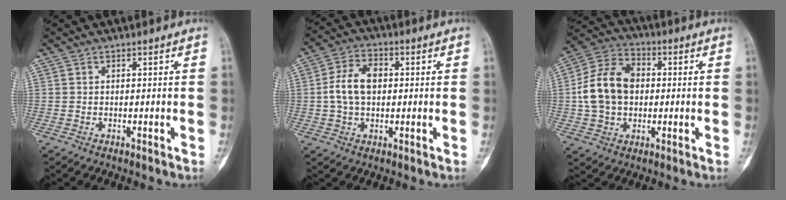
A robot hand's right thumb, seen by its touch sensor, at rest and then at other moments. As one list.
[{"total": 7.9, "force": [0.5, 5.2, 6.0], "torque": [-0.111, 0.019, 0.007]}, {"total": 13.3, "force": [0.4, 9.8, 8.9], "torque": [-0.155, 0.027, 0.004]}]